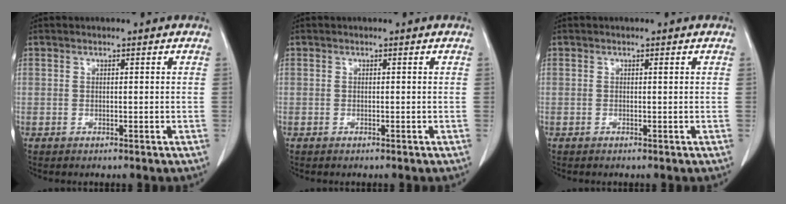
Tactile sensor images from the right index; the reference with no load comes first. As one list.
[{"total": 0.0}, {"total": 0.0}]